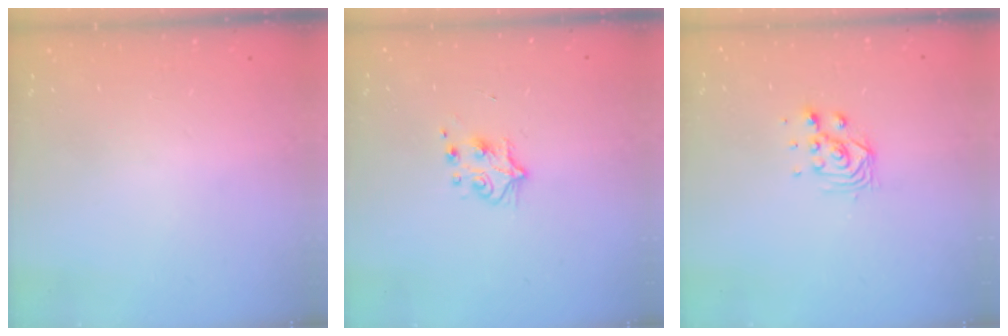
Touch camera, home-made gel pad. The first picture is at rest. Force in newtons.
{"total": 5.5, "press": 5.4, "slide": 0.7}
{"total": 3.9, "press": 3.8, "slide": 0.8}